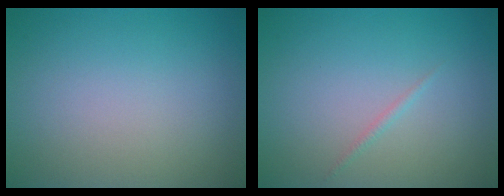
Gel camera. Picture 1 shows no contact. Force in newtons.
{"total": 0.6, "press": 0.6, "slide": 0.0}